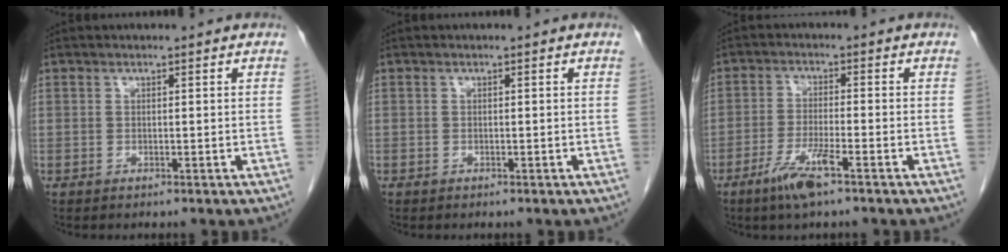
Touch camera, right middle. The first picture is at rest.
{"total": 0.0}
{"total": 5.7, "force": [-3.6, 0.3, 4.4], "torque": [-0.091, -0.009, -0.069]}